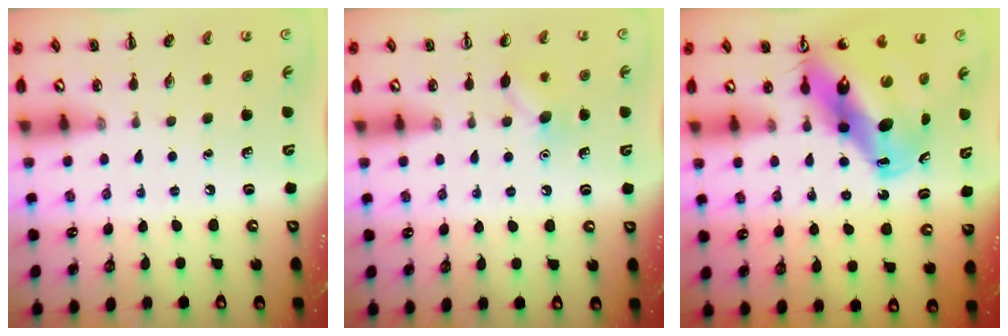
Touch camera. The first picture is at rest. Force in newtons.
{"total": 7.5, "press": 7.3, "slide": 1.7}
{"total": 16.7, "press": 15.9, "slide": 5.1}